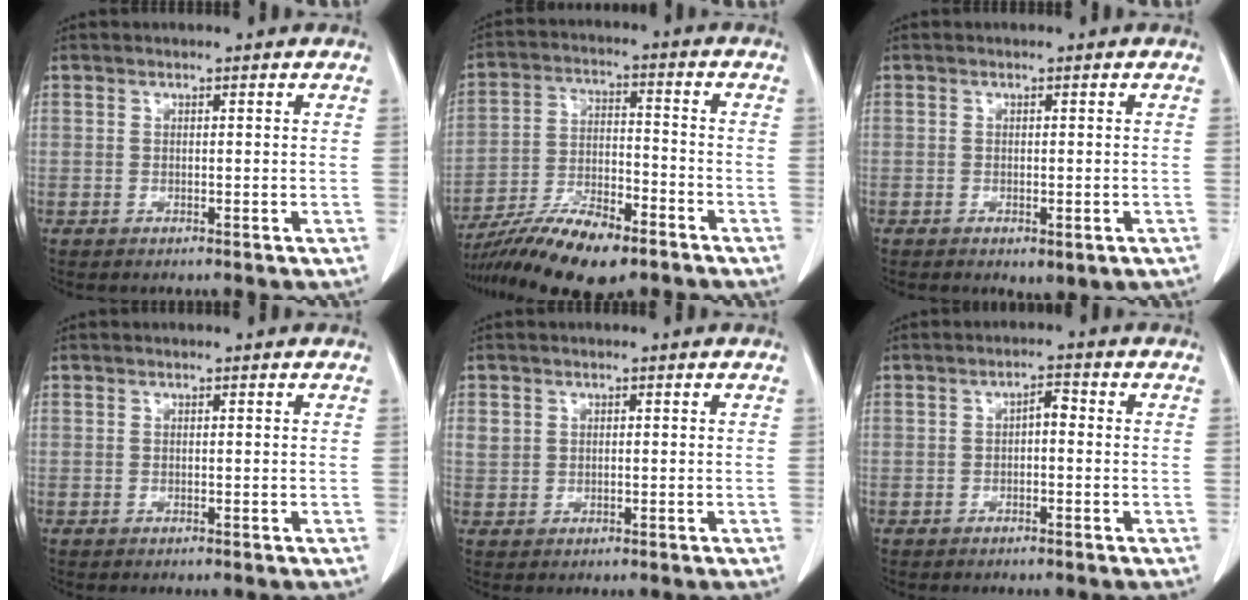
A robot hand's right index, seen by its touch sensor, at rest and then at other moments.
{"total": 14.2, "force": [-10.4, 3.9, 8.8], "torque": [-0.161, -0.011, -0.184]}
{"total": 3.3, "force": [-1.8, 1.6, 2.3], "torque": [-0.028, -0.006, -0.015]}
{"total": 0.0}
{"total": 2.0, "force": [0.6, 1.8, 0.7], "torque": [-0.015, 0.009, 0.016]}
{"total": 2.2, "force": [-0.2, 0.9, 2.0], "torque": [-0.028, 0.008, -0.005]}